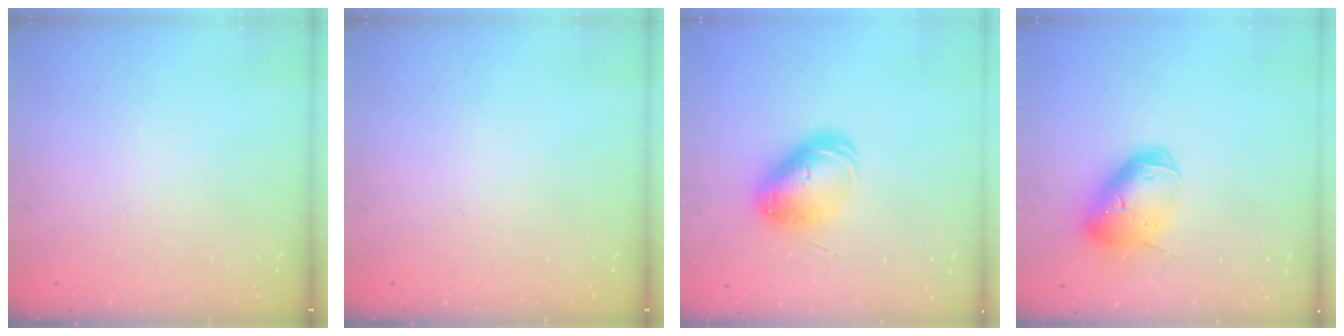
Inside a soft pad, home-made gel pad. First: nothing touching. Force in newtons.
{"total": 0.0}
{"total": 9.7, "press": 9.6, "slide": 1.8}
{"total": 13.6, "press": 13.4, "slide": 1.9}